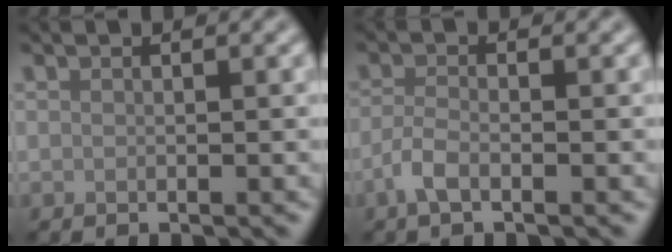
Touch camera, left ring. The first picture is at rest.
{"total": 2.0, "force": [-1.1, 0.7, 1.5], "torque": [-0.035, 0.001, -0.028]}